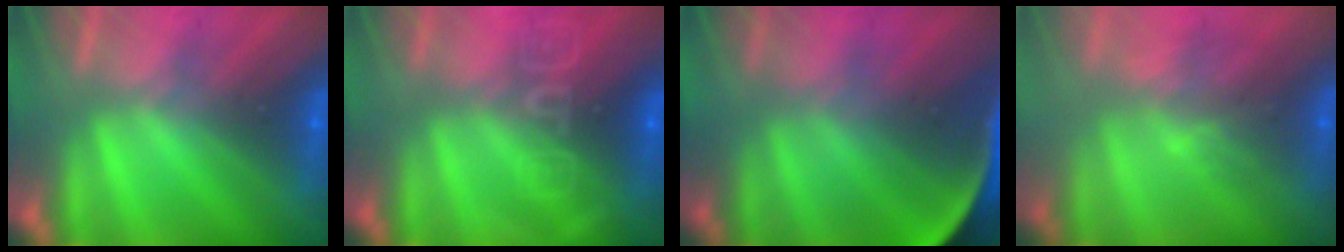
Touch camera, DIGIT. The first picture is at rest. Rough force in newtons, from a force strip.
{"total": 7.6}
{"total": 7.8}
{"total": 2.9}